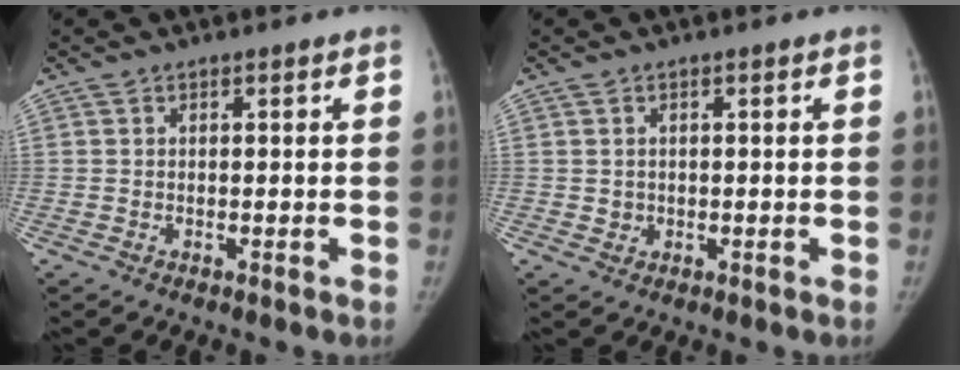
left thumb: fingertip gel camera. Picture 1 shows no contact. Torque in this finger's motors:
{"motor_torque": [0.07, -0.09, 0.07, 0.17, 0.07]}